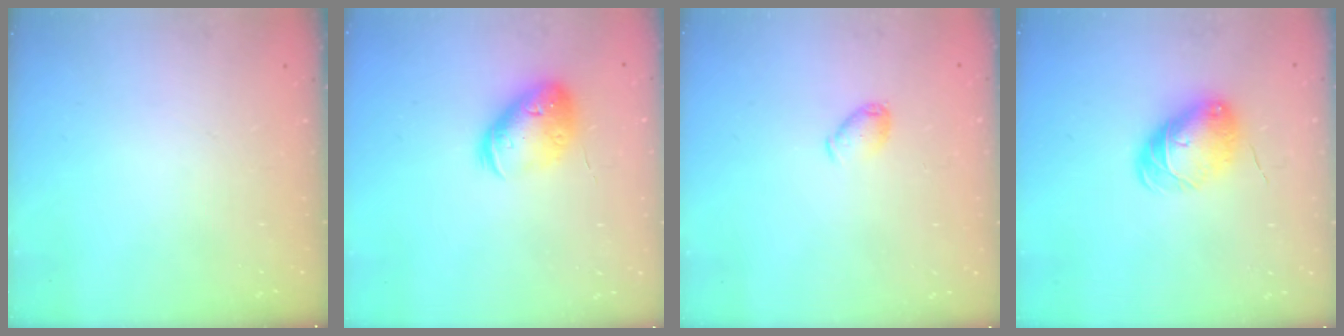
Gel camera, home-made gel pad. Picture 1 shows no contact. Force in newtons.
{"total": 15.1, "press": 15.0, "slide": 1.6}
{"total": 6.0, "press": 5.9, "slide": 1.1}
{"total": 8.5, "press": 8.5, "slide": 0.4}